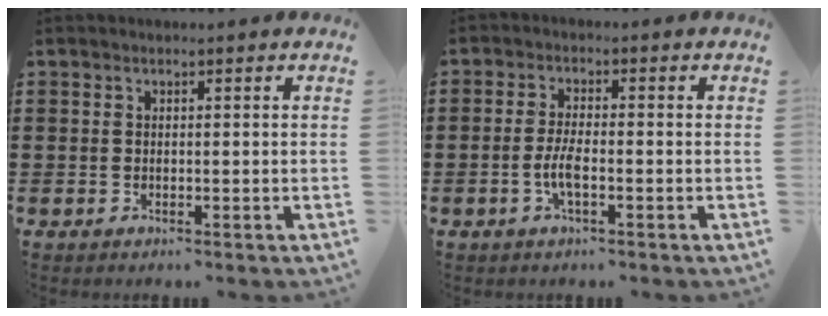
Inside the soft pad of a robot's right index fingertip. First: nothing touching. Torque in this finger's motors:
{"motor_torque": [2.14, 0.00, 0.11, 0.04]}